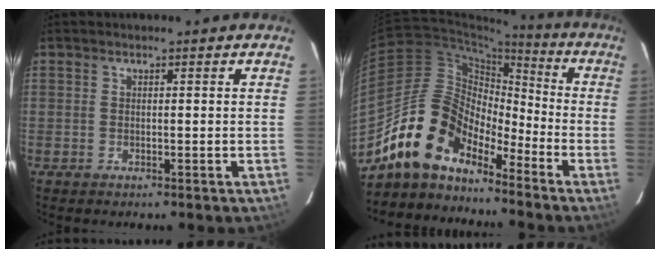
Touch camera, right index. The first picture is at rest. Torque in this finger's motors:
{"motor_torque": [0.79, -0.48, 1.01, 0.15]}